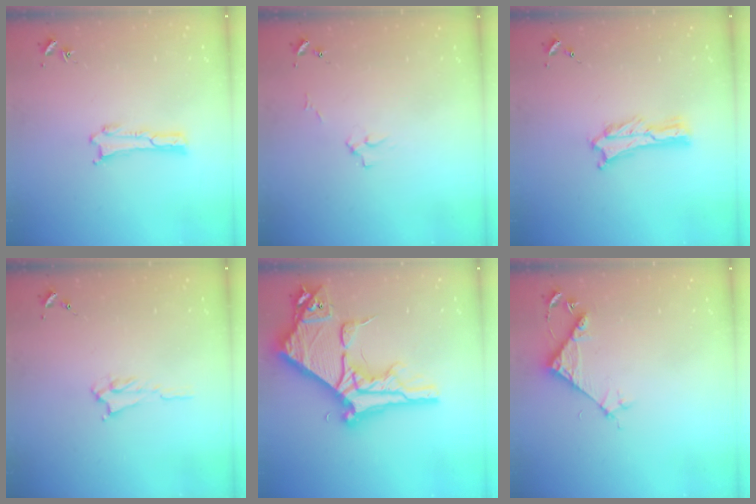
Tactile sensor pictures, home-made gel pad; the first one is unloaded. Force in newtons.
{"total": 2.7, "press": 2.7, "slide": 0.3}
{"total": 0.8, "press": 0.7, "slide": 0.2}
{"total": 1.6, "press": 1.5, "slide": 0.4}
{"total": 13.6, "press": 13.6, "slide": 1.4}
{"total": 5.4, "press": 5.4, "slide": 0.4}